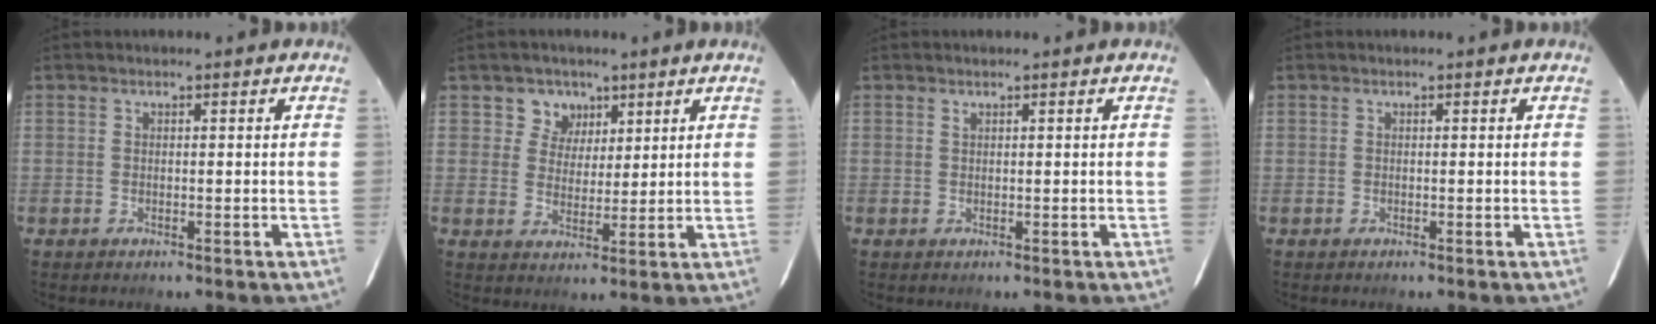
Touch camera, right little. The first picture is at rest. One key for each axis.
{"total": 4.9, "fx": 2.6, "fy": 4.1, "fz": 0.6, "tx": -0.005, "ty": 0.009, "tz": 0.045}
{"total": 0.0}
{"total": 0.0}